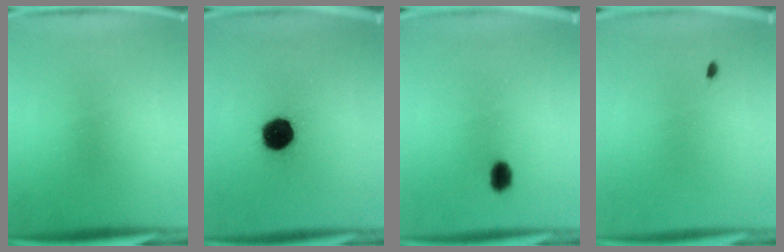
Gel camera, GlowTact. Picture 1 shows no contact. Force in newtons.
{"total": 13.1}
{"total": 2.8}
{"total": 0.5}